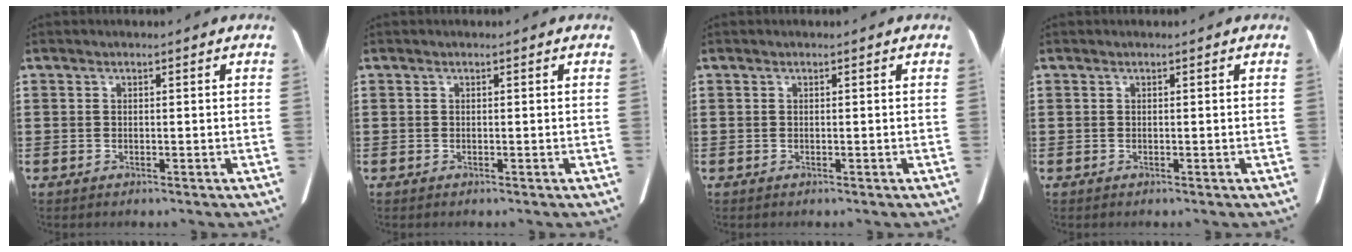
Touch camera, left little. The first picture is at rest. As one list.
[{"total": 0.0}, {"total": 0.0}, {"total": 0.0}]